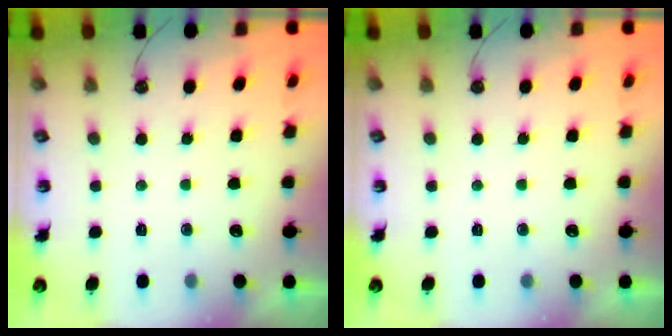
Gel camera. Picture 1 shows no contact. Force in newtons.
{"total": 0.0}